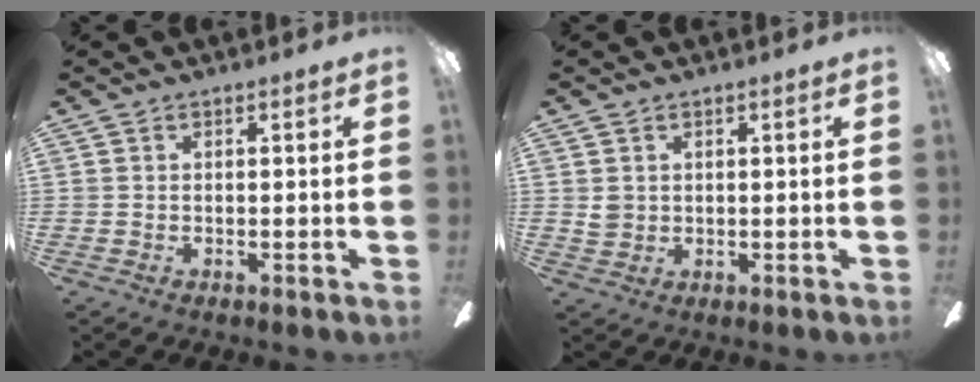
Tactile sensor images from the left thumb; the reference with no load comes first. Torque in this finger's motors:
{"motor_torque": [0.51, 0.50, 0.51, -0.40, 0.00]}